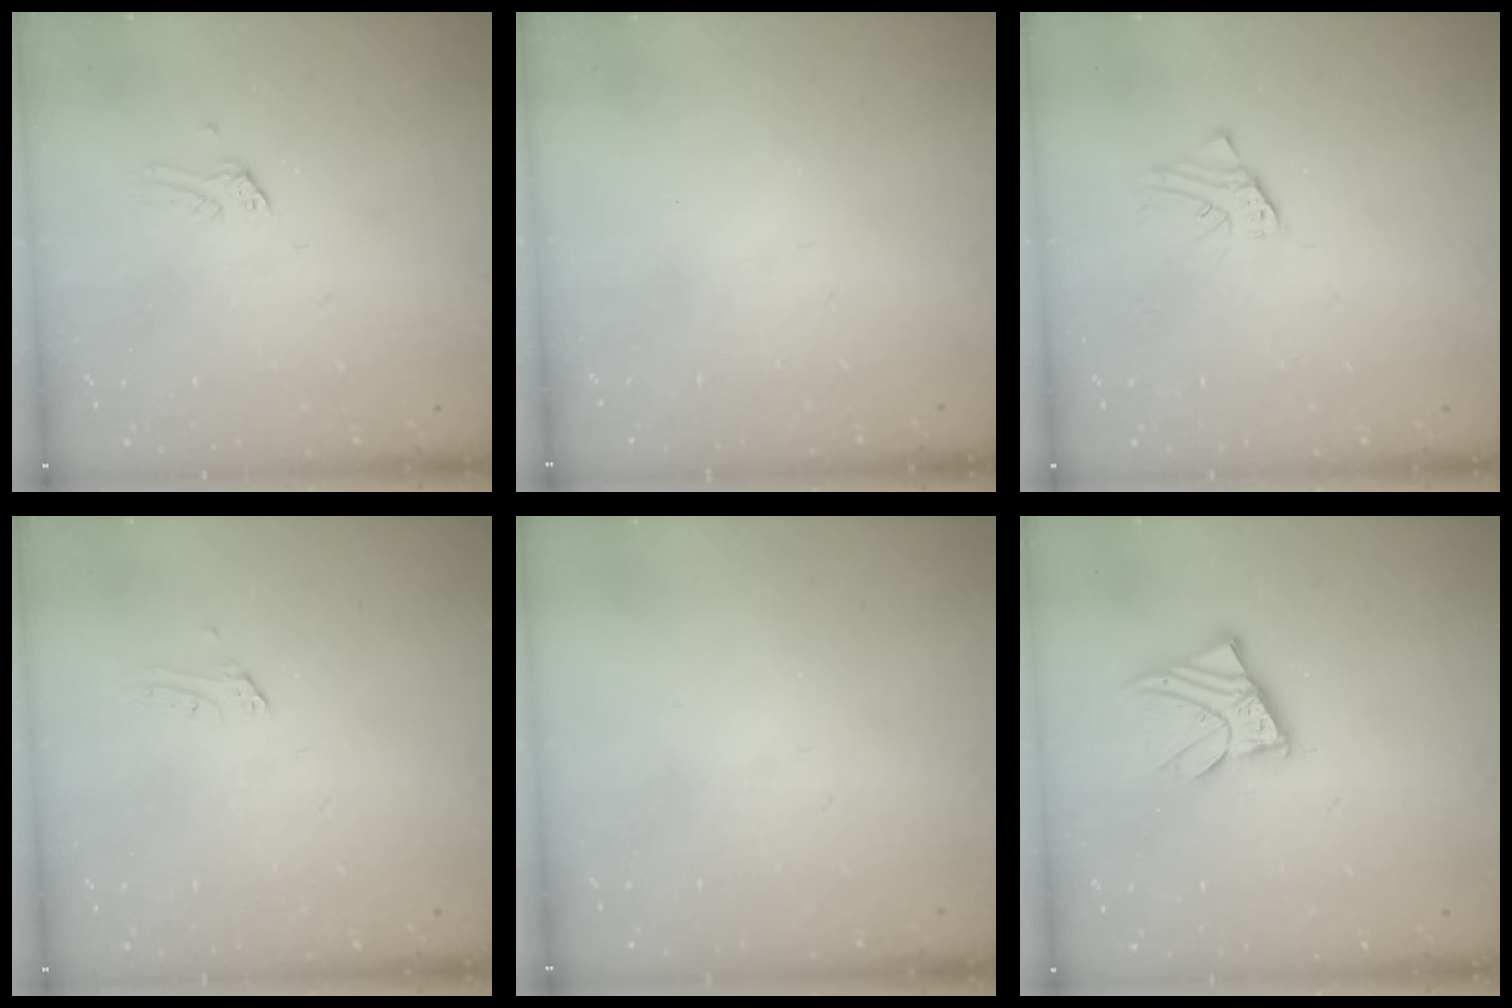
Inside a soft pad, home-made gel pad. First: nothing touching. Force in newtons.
{"total": 0.0}
{"total": 1.6, "press": 1.6, "slide": 0.2}
{"total": 1.4, "press": 1.4, "slide": 0.1}
{"total": 0.0}
{"total": 9.0, "press": 8.9, "slide": 1.0}